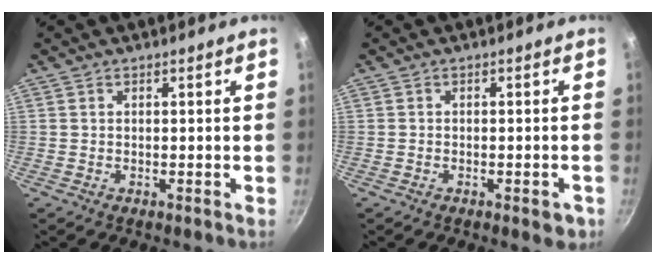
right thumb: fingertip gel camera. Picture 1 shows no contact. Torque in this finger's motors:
{"motor_torque": [-0.25, -0.01, -0.14, 0.09, 0.02]}